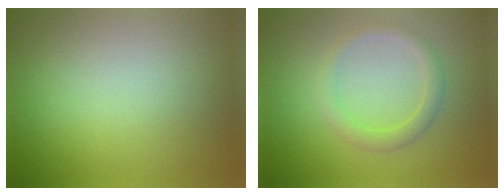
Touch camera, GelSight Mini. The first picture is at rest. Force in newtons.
{"total": 2.1, "press": 2.1, "slide": 0.1}